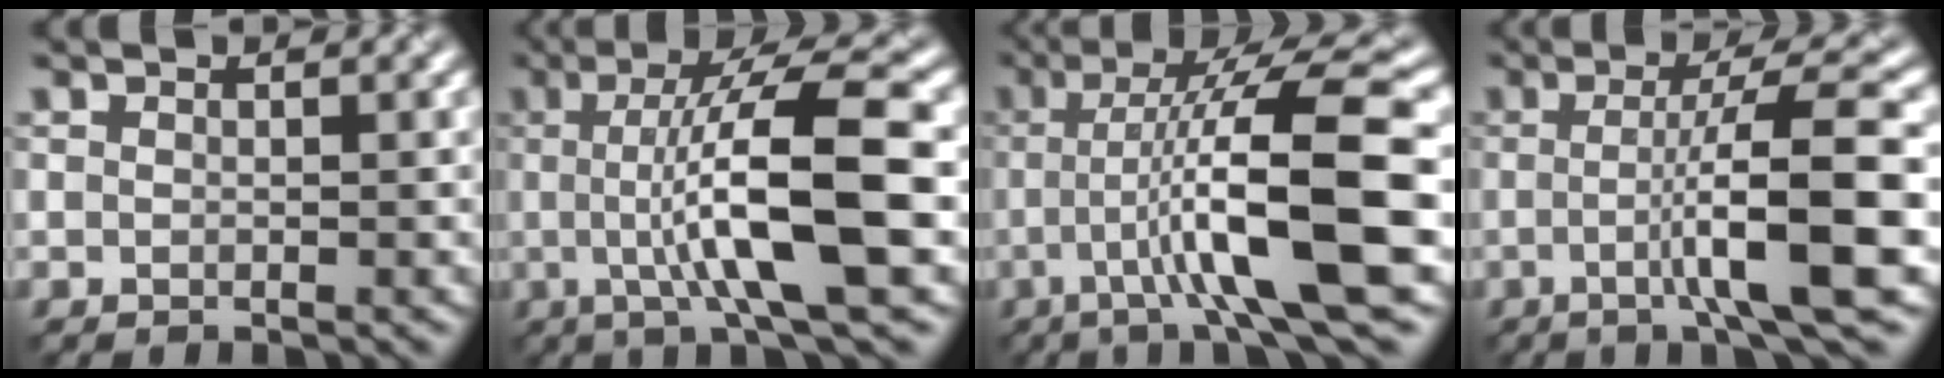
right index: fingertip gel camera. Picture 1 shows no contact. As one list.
[{"total": 10.2, "force": [-1.0, 2.2, 9.9], "torque": [-0.136, 0.011, -0.012]}, {"total": 11.1, "force": [-2.1, 1.8, 10.8], "torque": [-0.153, 0.016, -0.032]}, {"total": 8.8, "force": [-1.6, 1.4, 8.5], "torque": [-0.114, 0.007, -0.018]}]